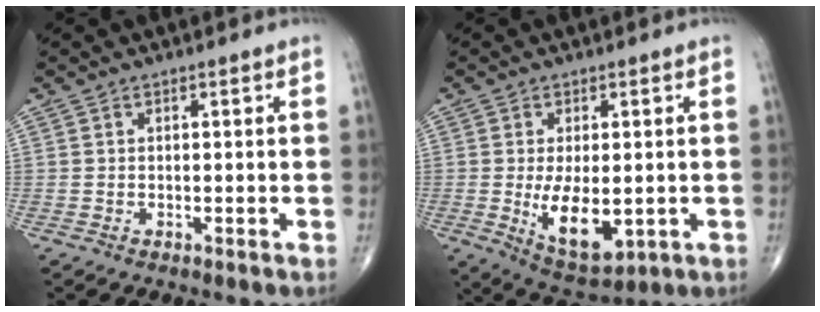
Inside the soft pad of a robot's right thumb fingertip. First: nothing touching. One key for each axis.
{"total": 10.0, "fx": -1.4, "fy": 4.9, "fz": 8.6, "tx": -0.131, "ty": -0.020, "tz": -0.006}